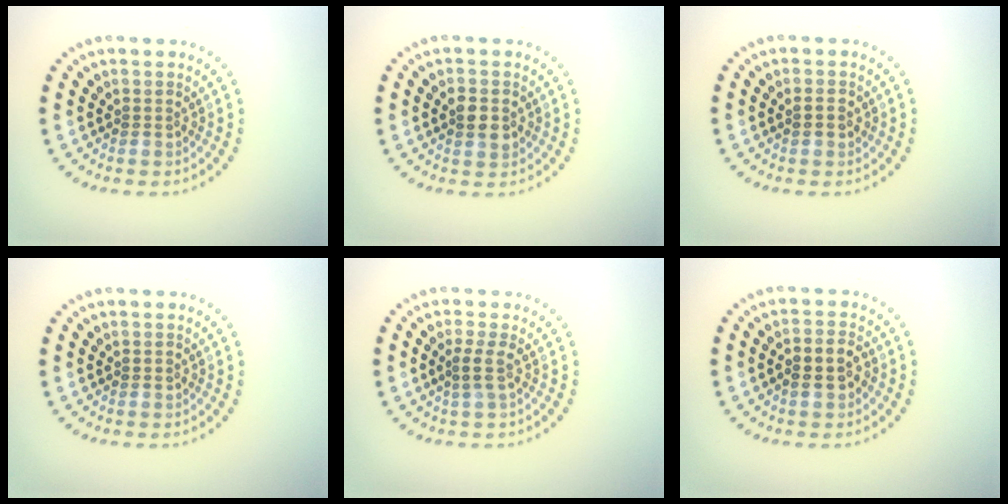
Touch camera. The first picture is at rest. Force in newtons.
{"total": 2.5, "press": 2.5, "slide": 0.1}
{"total": 0.9, "press": 0.9, "slide": 0.1}
{"total": 0.5, "press": 0.5, "slide": 0.1}
{"total": 1.5, "press": 1.1, "slide": 1.0}
{"total": 2.8, "press": 2.6, "slide": 0.8}